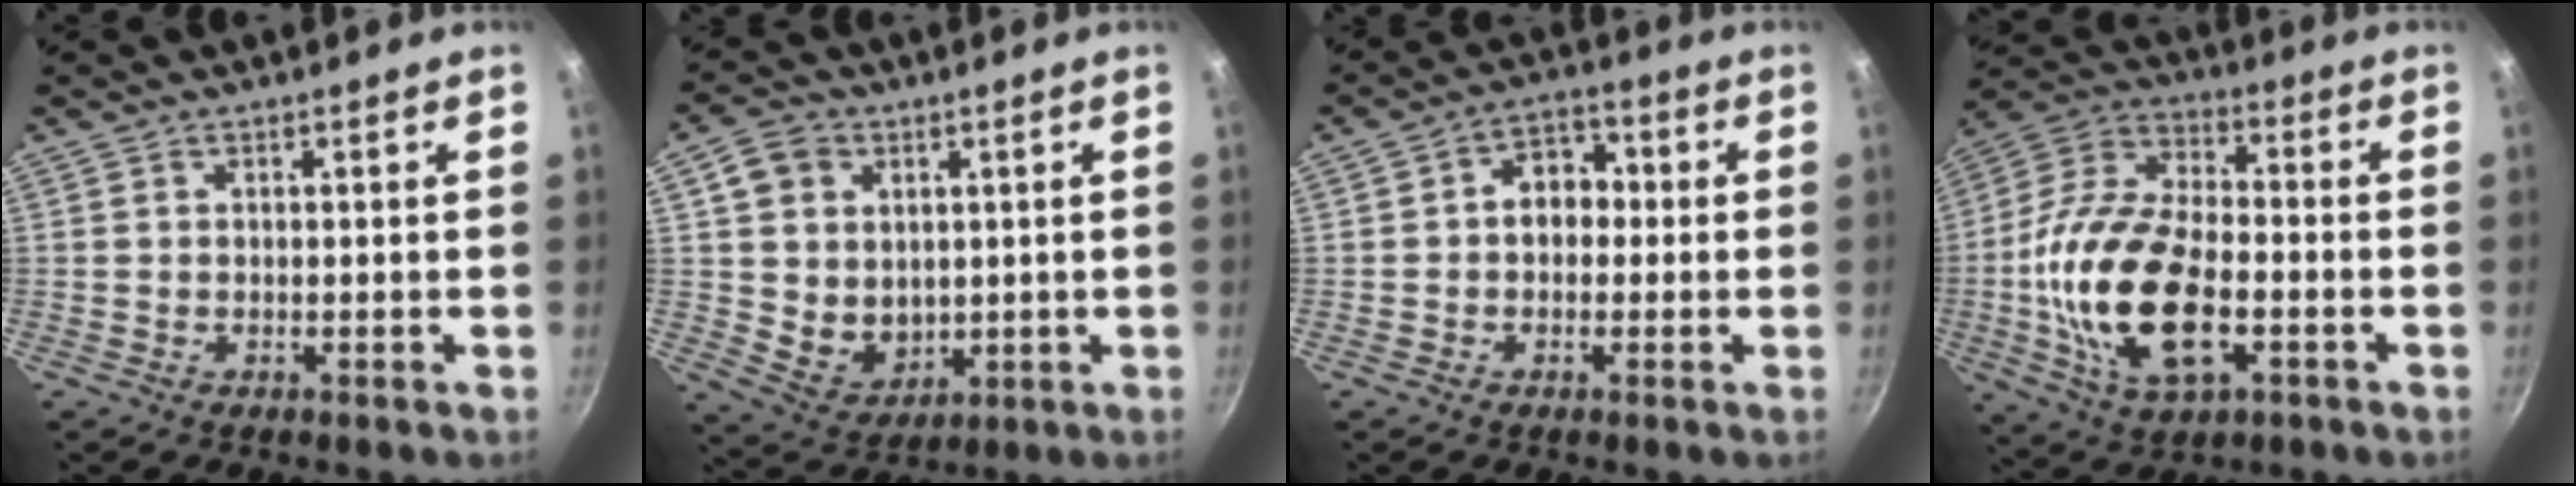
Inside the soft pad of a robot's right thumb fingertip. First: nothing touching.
{"total": 10.8, "force": [2.2, 9.3, 5.1], "torque": [-0.059, -0.017, 0.053]}
{"total": 6.6, "force": [0.1, 5.1, 4.3], "torque": [-0.020, 0.020, -0.009]}
{"total": 21.3, "force": [-4.5, 11.2, 17.6], "torque": [-0.335, 0.027, -0.090]}